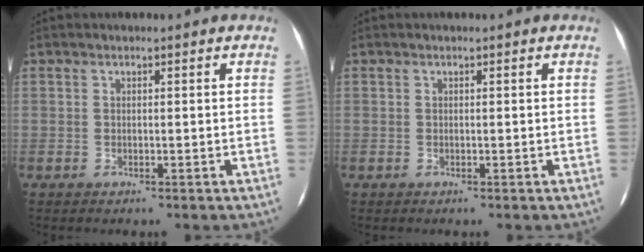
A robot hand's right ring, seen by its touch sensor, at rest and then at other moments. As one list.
[{"total": 0.0}]